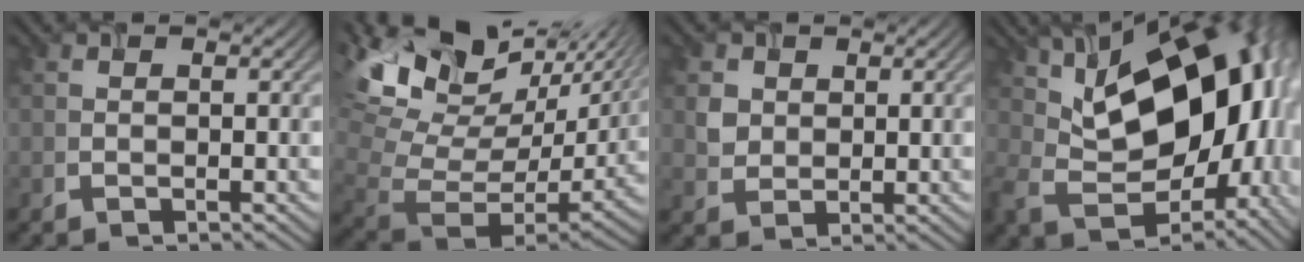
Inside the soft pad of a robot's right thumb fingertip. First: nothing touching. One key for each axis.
{"total": 16.0, "fx": 9.6, "fy": 7.6, "fz": 10.3, "tx": -0.218, "ty": 0.014, "tz": 0.188}
{"total": 2.3, "fx": 1.0, "fy": 2.1, "fz": 0.2, "tx": -0.017, "ty": -0.006, "tz": 0.028}
{"total": 20.4, "fx": 5.4, "fy": 12.1, "fz": 15.5, "tx": -0.275, "ty": 0.011, "tz": 0.108}